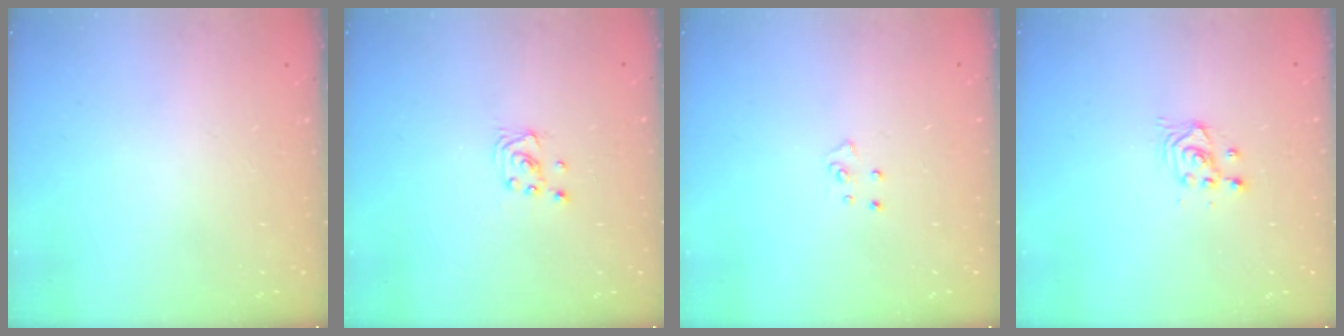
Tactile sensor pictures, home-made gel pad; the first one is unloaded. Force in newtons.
{"total": 2.3, "press": 2.3, "slide": 0.2}
{"total": 4.1, "press": 4.1, "slide": 0.4}
{"total": 2.4, "press": 2.4, "slide": 0.2}